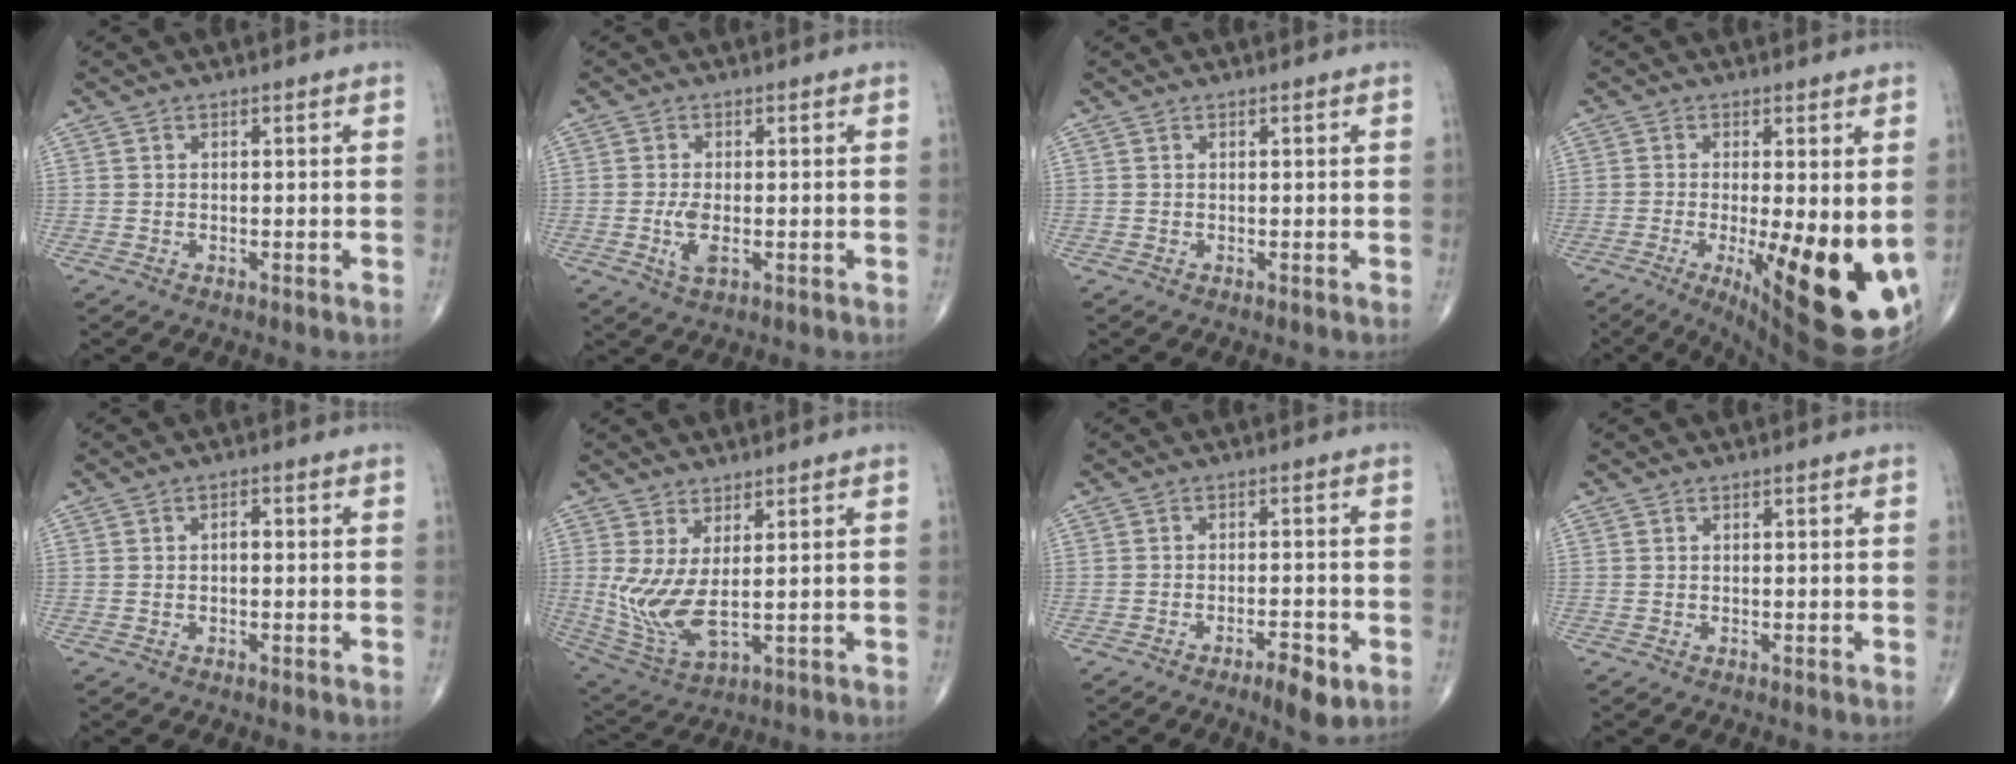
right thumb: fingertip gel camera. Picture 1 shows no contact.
{"total": 4.0, "force": [-0.9, 1.8, 3.5], "torque": [-0.073, -0.006, -0.016]}
{"total": 0.0}
{"total": 18.4, "force": [-3.9, 5.7, 17.1], "torque": [-0.212, -0.032, -0.036]}
{"total": 1.5, "force": [-0.1, 0.8, 1.3], "torque": [-0.020, 0.009, -0.004]}
{"total": 9.4, "force": [1.1, 3.6, 8.6], "torque": [-0.197, -0.022, 0.036]}
{"total": 5.3, "force": [-2.8, 1.5, 4.2], "torque": [-0.063, 0.009, -0.040]}
{"total": 0.0}